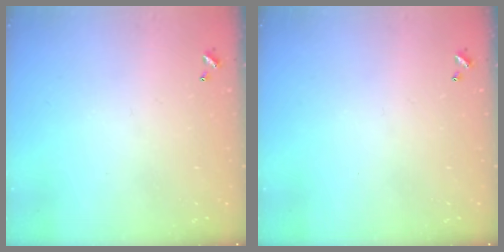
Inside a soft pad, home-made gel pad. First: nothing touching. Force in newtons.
{"total": 0.0}